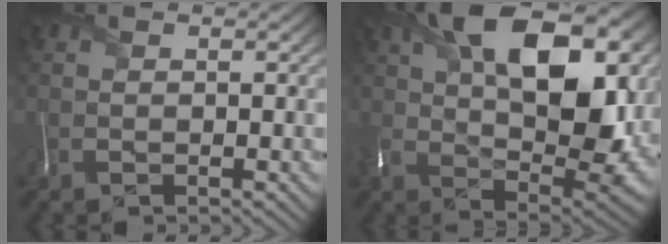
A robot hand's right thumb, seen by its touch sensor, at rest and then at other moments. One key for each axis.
{"total": 19.3, "fx": 6.7, "fy": 10.8, "fz": 14.6, "tx": -0.235, "ty": 0.009, "tz": 0.113}